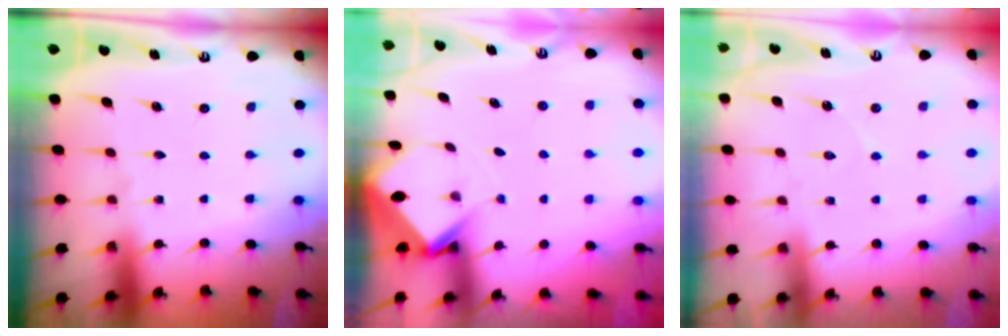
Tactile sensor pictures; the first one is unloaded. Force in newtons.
{"total": 3.1, "press": 3.0, "slide": 0.2}
{"total": 4.4, "press": 4.3, "slide": 0.4}